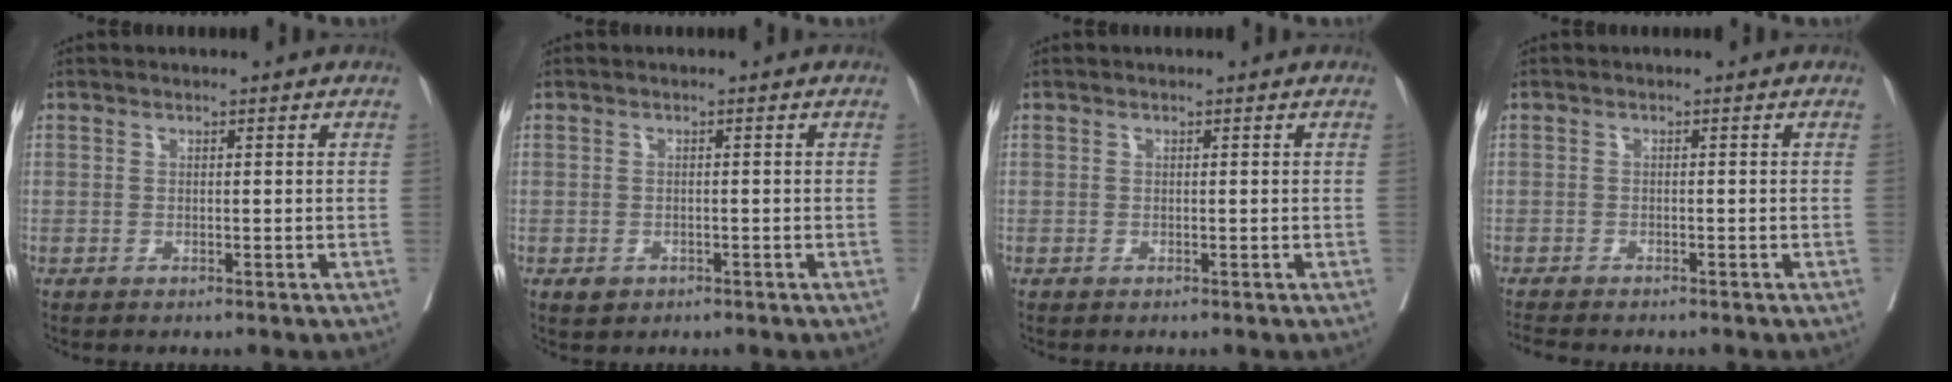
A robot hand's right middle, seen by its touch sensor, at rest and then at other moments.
{"total": 1.5, "force": [-0.8, 1.1, 0.6], "torque": [-0.012, 0.000, -0.006]}
{"total": 0.0}
{"total": 4.2, "force": [-3.7, 0.8, 1.7], "torque": [-0.032, -0.011, -0.058]}